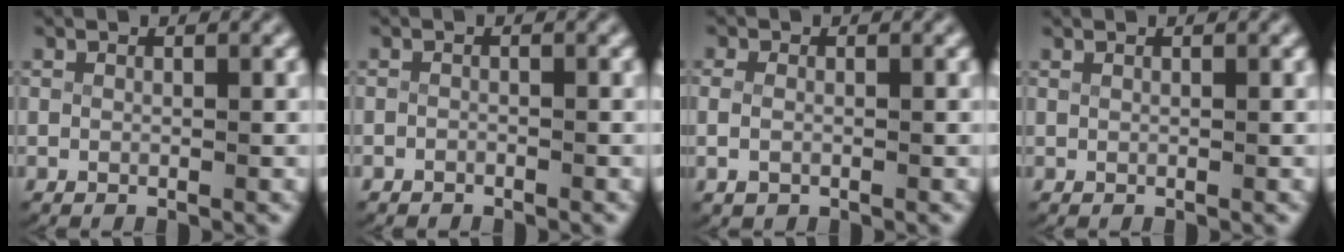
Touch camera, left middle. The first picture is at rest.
{"total": 0.7, "force": [-0.7, 0.0, -0.1], "torque": [-0.006, -0.012, -0.006]}
{"total": 1.8, "force": [-0.4, 1.3, 1.2], "torque": [-0.038, -0.010, 0.001]}
{"total": 0.0}